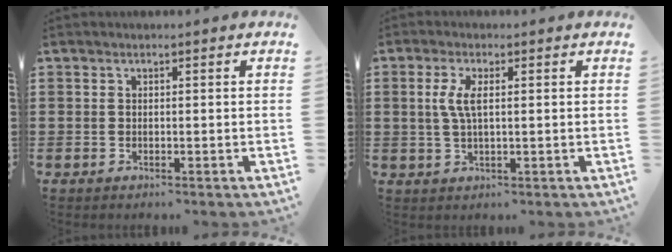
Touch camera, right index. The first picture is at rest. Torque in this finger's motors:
{"motor_torque": [0.43, 0.40, 0.31, 0.10]}